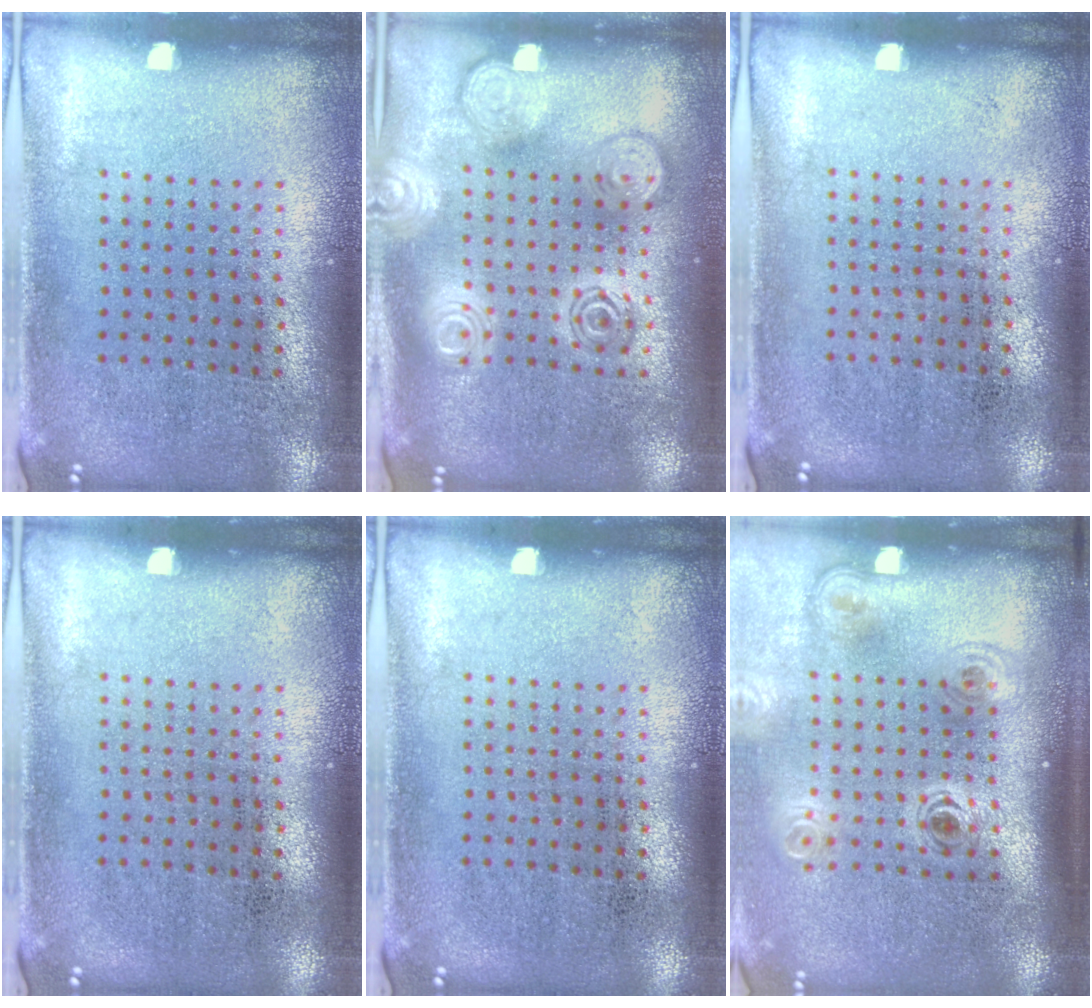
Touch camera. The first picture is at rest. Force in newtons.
{"total": 2.7, "press": 2.7, "slide": 0.3}
{"total": 0.0}
{"total": 0.0}
{"total": 0.0}
{"total": 2.0, "press": 1.4, "slide": 1.5}